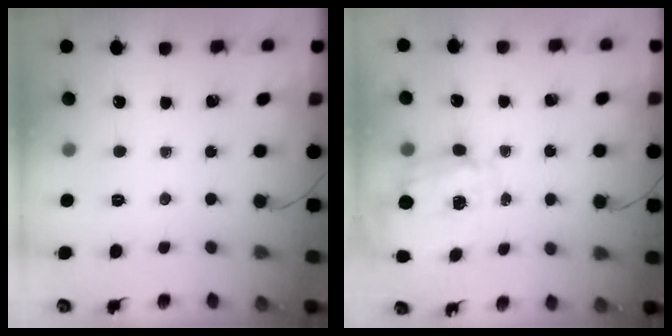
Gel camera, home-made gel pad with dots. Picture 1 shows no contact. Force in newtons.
{"total": 2.6, "press": 2.4, "slide": 1.0}